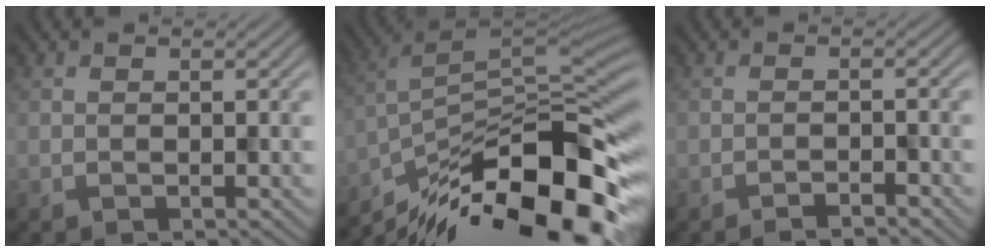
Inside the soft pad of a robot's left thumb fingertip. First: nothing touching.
{"total": 16.1, "force": [-10.3, 5.0, 11.4], "torque": [-0.232, 0.003, -0.179]}
{"total": 1.8, "force": [-1.6, 0.1, 0.9], "torque": [-0.014, 0.004, -0.028]}